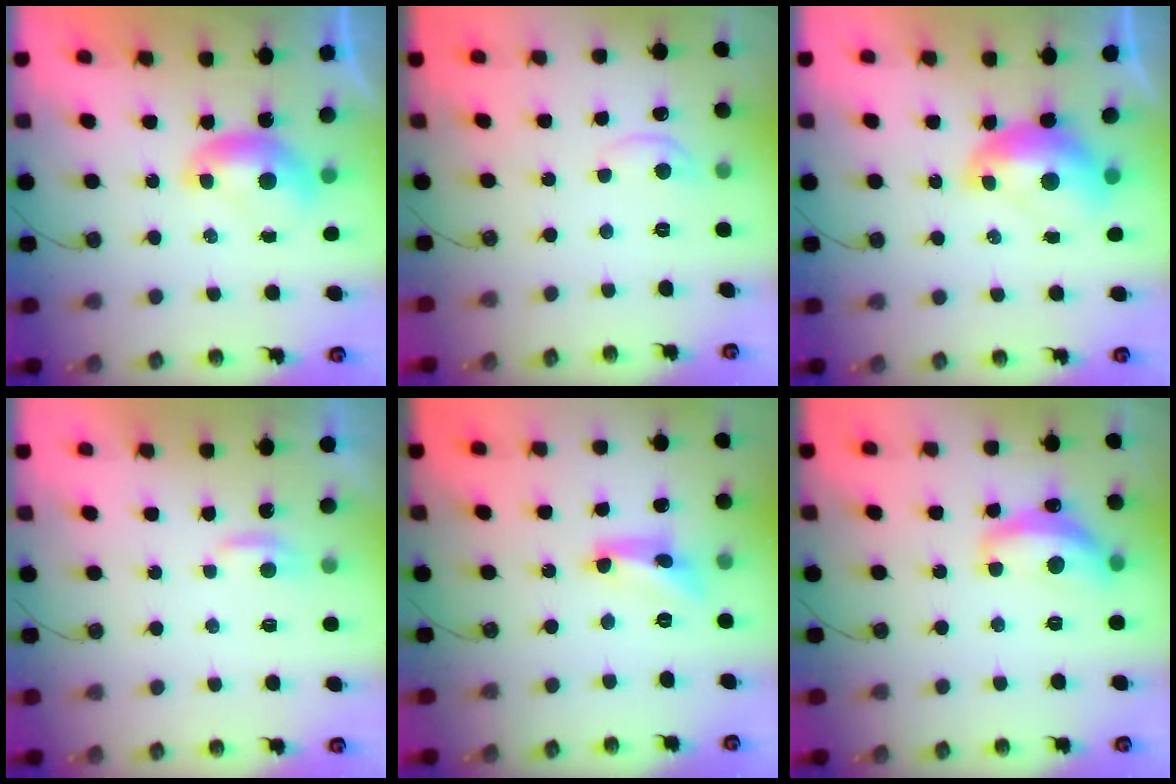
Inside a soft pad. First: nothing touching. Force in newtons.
{"total": 0.0}
{"total": 2.4, "press": 2.3, "slide": 0.7}
{"total": 2.2, "press": 2.2, "slide": 0.3}
{"total": 6.4, "press": 6.4, "slide": 0.4}
{"total": 8.1, "press": 8.0, "slide": 0.6}